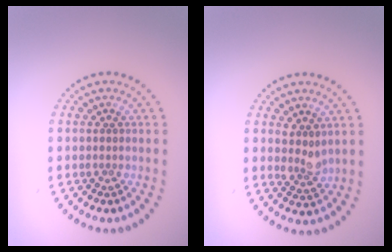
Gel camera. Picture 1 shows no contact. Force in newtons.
{"total": 2.0, "press": 1.6, "slide": 1.2}